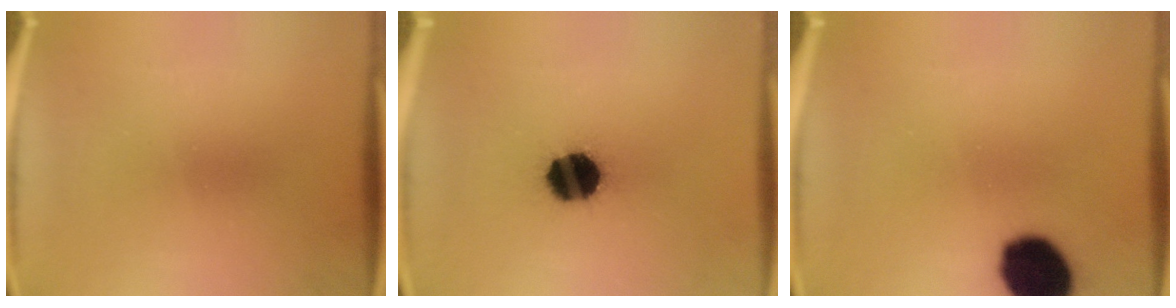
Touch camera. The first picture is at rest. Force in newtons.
{"total": 14.4}
{"total": 13.4}